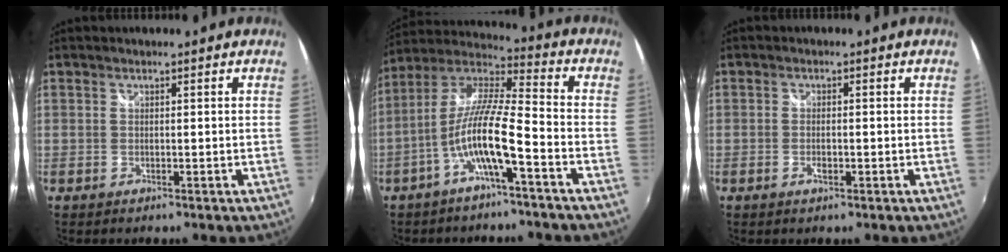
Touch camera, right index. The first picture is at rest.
{"total": 11.4, "force": [-4.8, 1.0, 10.3], "torque": [-0.206, 0.006, -0.092]}
{"total": 1.9, "force": [-0.7, 0.8, 1.6], "torque": [-0.030, -0.002, -0.011]}